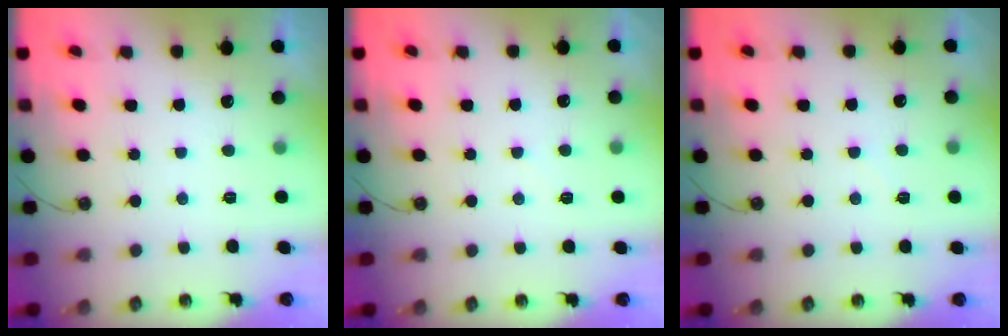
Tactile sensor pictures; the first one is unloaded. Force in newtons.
{"total": 3.1, "press": 3.1, "slide": 0.4}
{"total": 2.8, "press": 2.8, "slide": 0.4}